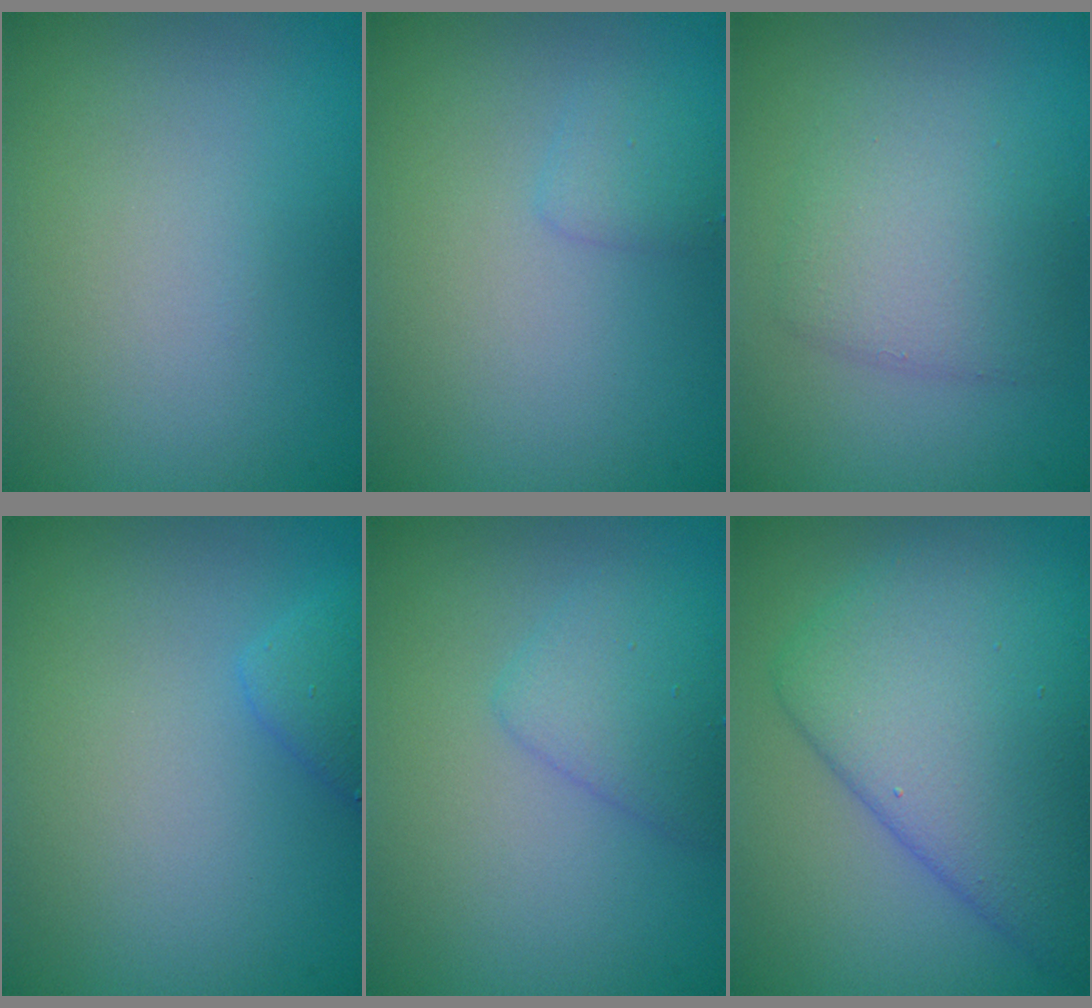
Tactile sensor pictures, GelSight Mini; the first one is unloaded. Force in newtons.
{"total": 1.1, "press": 1.1, "slide": 0.1}
{"total": 3.5, "press": 3.5, "slide": 0.2}
{"total": 1.7, "press": 1.7, "slide": 0.1}
{"total": 2.6, "press": 2.6, "slide": 0.1}
{"total": 9.2, "press": 9.2, "slide": 0.3}